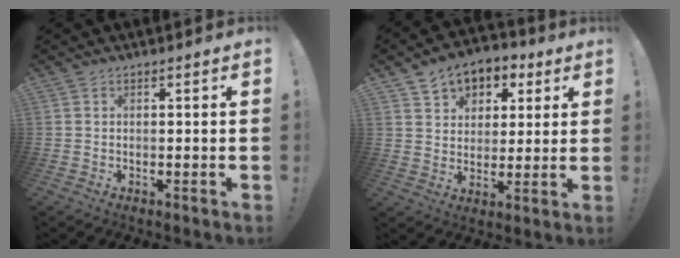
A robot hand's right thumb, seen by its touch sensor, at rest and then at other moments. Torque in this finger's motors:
{"motor_torque": [0.70, 0.72, 0.15, 0.10, 0.00]}